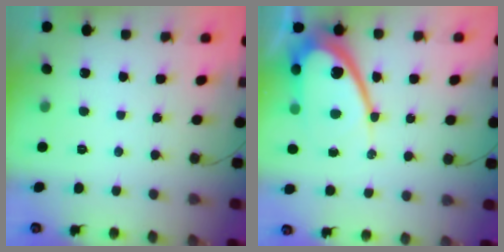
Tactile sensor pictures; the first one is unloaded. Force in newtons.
{"total": 15.9, "press": 15.9, "slide": 1.2}